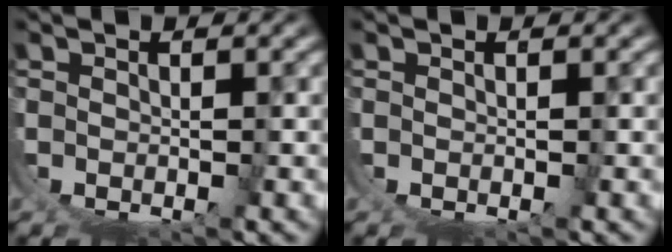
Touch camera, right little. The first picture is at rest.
{"total": 0.0}